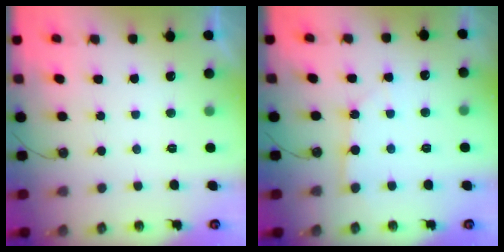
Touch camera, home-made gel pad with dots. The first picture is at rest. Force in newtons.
{"total": 2.8, "press": 2.8, "slide": 0.2}